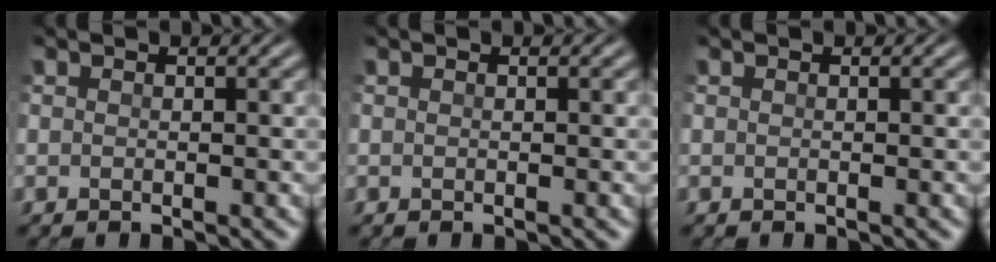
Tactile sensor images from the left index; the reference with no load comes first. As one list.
[{"total": 0.0}, {"total": 0.0}]